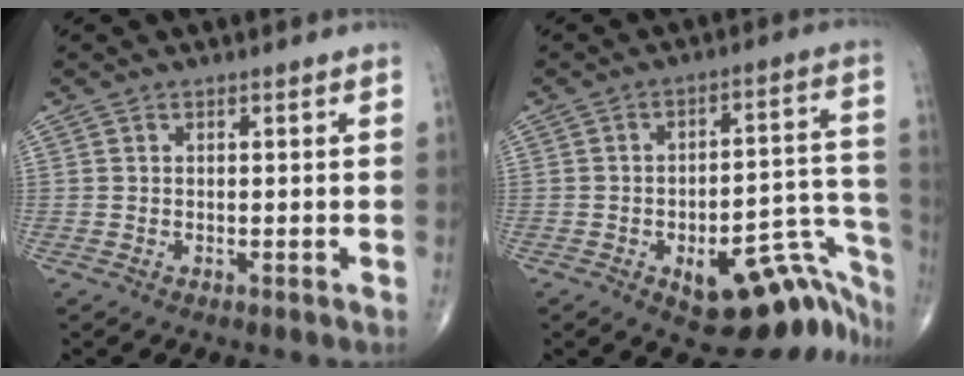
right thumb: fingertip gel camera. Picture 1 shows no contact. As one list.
[{"total": 19.0, "force": [-11.1, 8.2, 13.1], "torque": [-0.053, 0.116, -0.137]}]